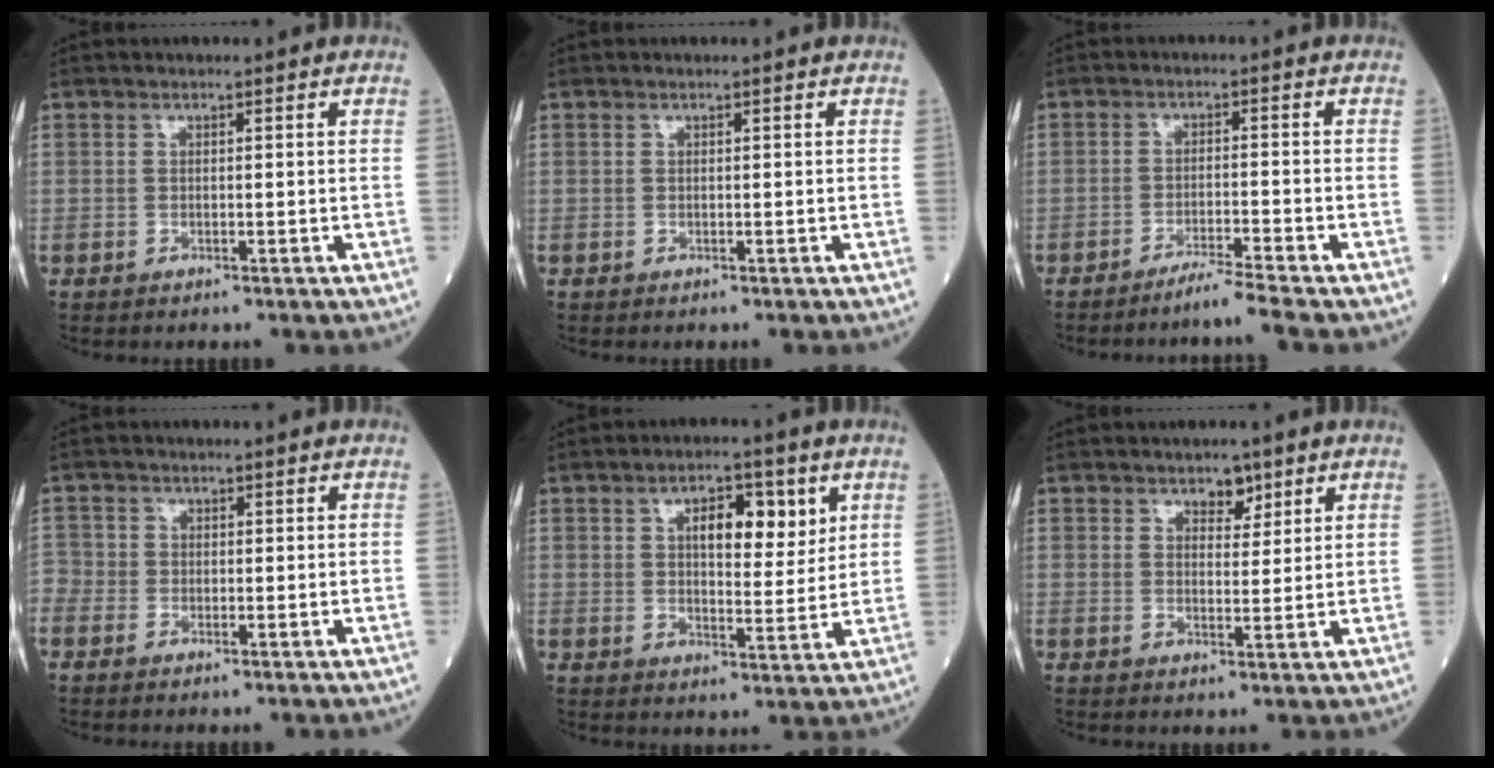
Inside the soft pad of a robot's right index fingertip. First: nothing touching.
{"total": 0.0}
{"total": 4.6, "force": [-3.9, -1.4, 1.9], "torque": [-0.036, -0.017, -0.071]}
{"total": 2.5, "force": [-1.1, 2.1, 1.0], "torque": [-0.030, 0.004, -0.026]}
{"total": 7.6, "force": [3.2, 3.2, 6.2], "torque": [-0.093, 0.004, 0.049]}
{"total": 3.0, "force": [2.0, 1.6, 1.4], "torque": [-0.018, -0.001, 0.033]}